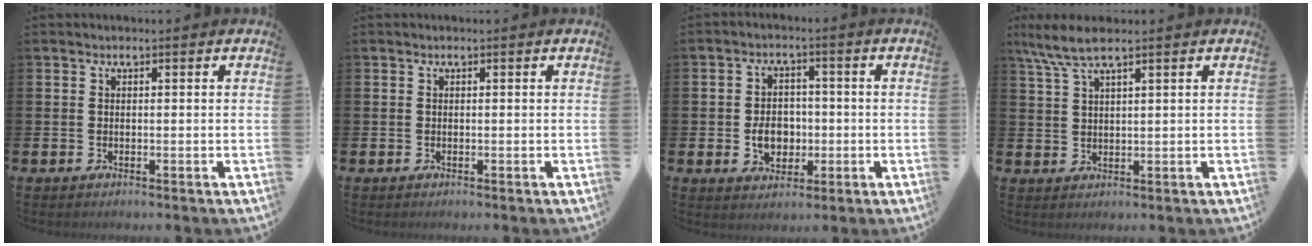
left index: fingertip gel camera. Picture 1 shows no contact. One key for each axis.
{"total": 0.0}
{"total": 4.8, "fx": -0.8, "fy": 3.8, "fz": 2.8, "tx": -0.043, "ty": 0.004, "tz": -0.021}
{"total": 5.6, "fx": 4.2, "fy": 0.8, "fz": 3.6, "tx": -0.080, "ty": -0.007, "tz": 0.077}